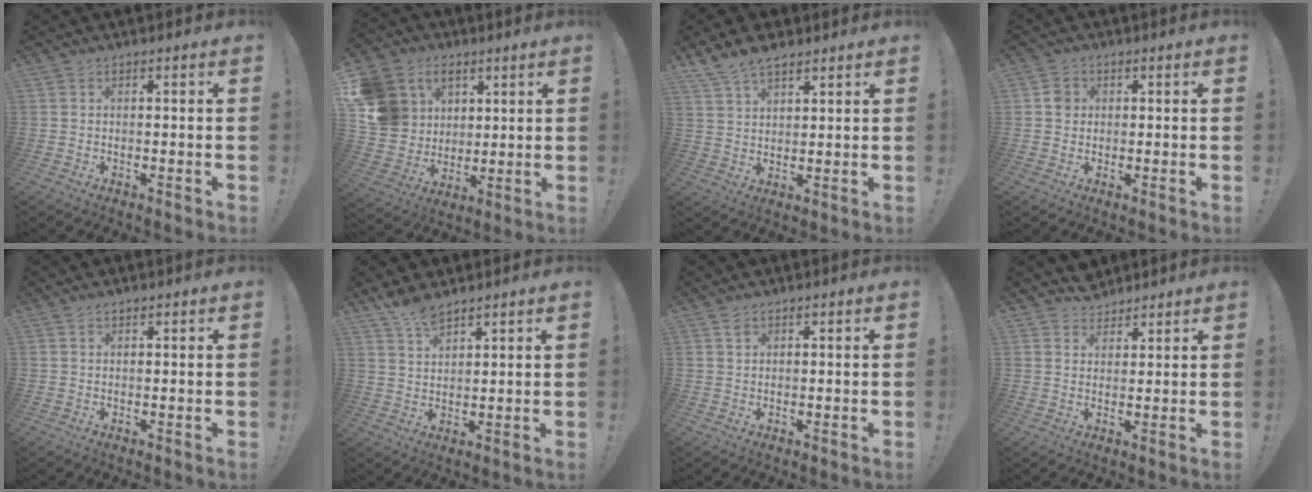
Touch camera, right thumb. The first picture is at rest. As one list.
[{"total": 15.0, "force": [4.8, 13.4, 4.7], "torque": [-0.086, -0.017, 0.117]}, {"total": 7.5, "force": [5.7, 3.5, 3.3], "torque": [-0.065, -0.023, 0.110]}, {"total": 3.3, "force": [0.4, 3.0, 1.2], "torque": [-0.004, 0.000, 0.004]}, {"total": 0.7, "force": [0.6, 0.3, 0.2], "torque": [-0.001, -0.002, 0.011]}, {"total": 5.9, "force": [4.9, 2.0, 2.7], "torque": [-0.053, -0.030, 0.091]}, {"total": 1.1, "force": [0.7, 0.6, 0.5], "torque": [0.003, -0.006, 0.011]}, {"total": 4.5, "force": [3.9, 2.3, 0.1], "torque": [0.000, -0.024, 0.075]}]